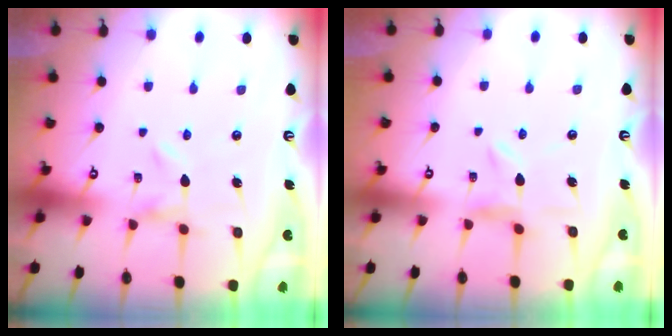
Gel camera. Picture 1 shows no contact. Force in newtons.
{"total": 3.4, "press": 3.3, "slide": 0.3}